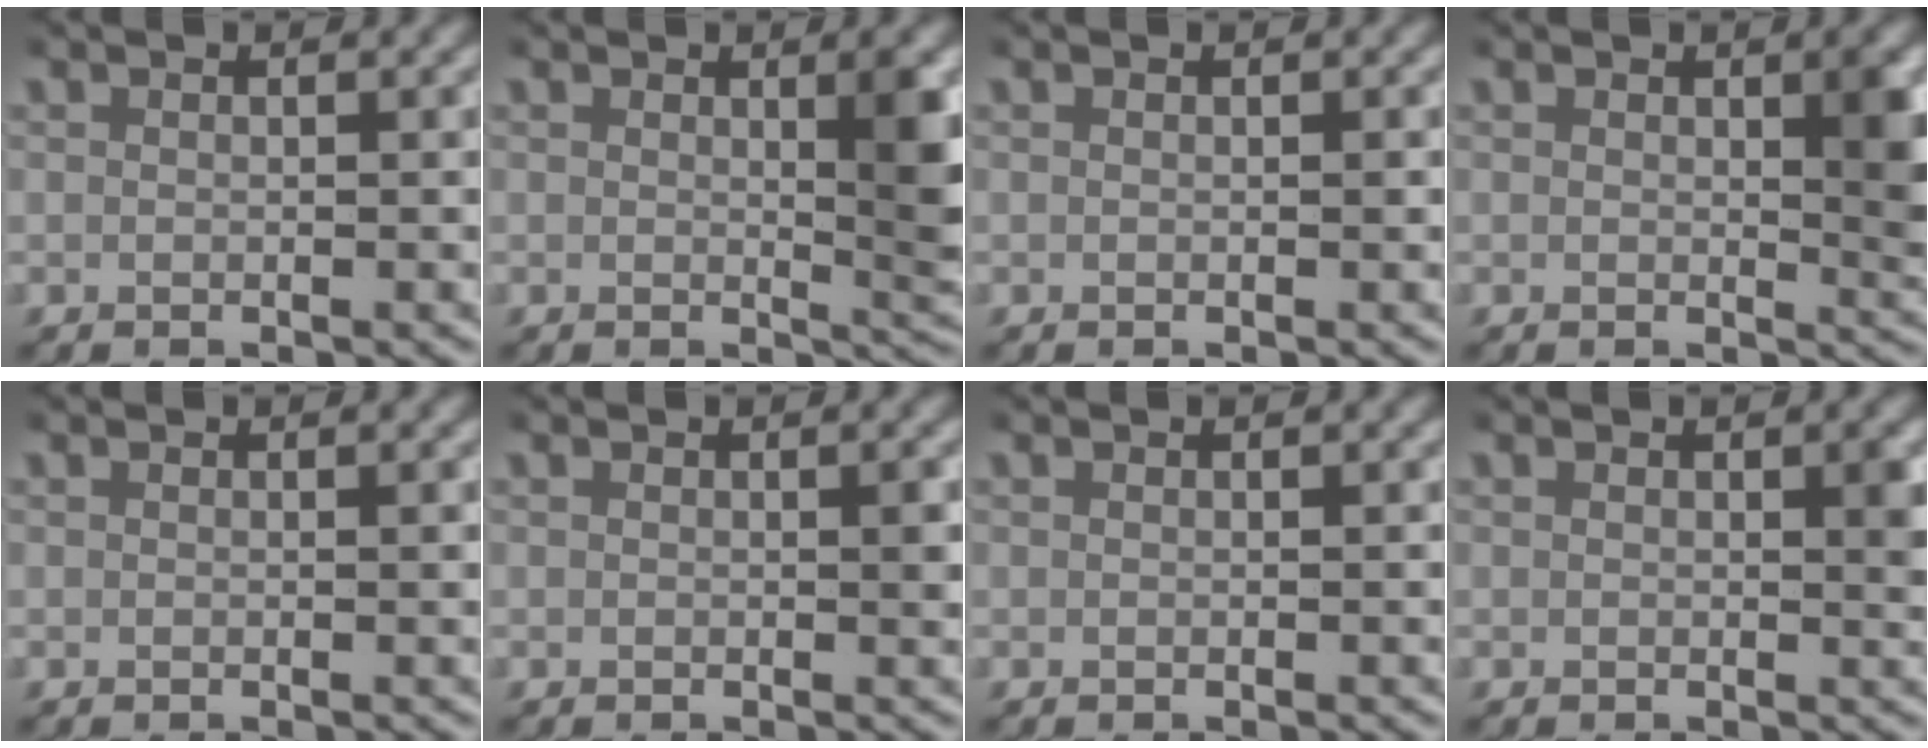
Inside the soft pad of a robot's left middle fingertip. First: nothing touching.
{"total": 3.2, "force": [0.7, 0.6, 3.0], "torque": [-0.029, -0.010, 0.012]}
{"total": 0.0}
{"total": 2.7, "force": [0.6, 0.8, 2.5], "torque": [-0.021, -0.010, 0.011]}
{"total": 0.0}
{"total": 0.6, "force": [0.1, 0.1, 0.5], "torque": [-0.005, -0.001, 0.001]}
{"total": 0.0}
{"total": 1.0, "force": [0.3, 0.1, 0.9], "torque": [-0.004, -0.002, 0.003]}